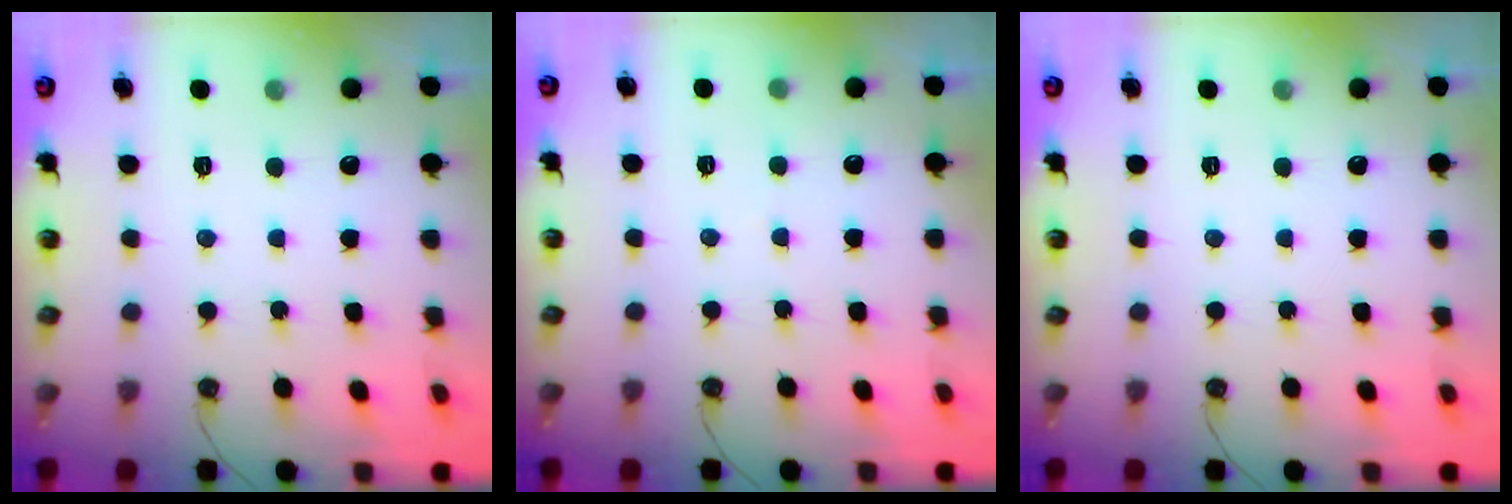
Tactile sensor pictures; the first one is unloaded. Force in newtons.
{"total": 1.9, "press": 1.9, "slide": 0.2}
{"total": 0.0}